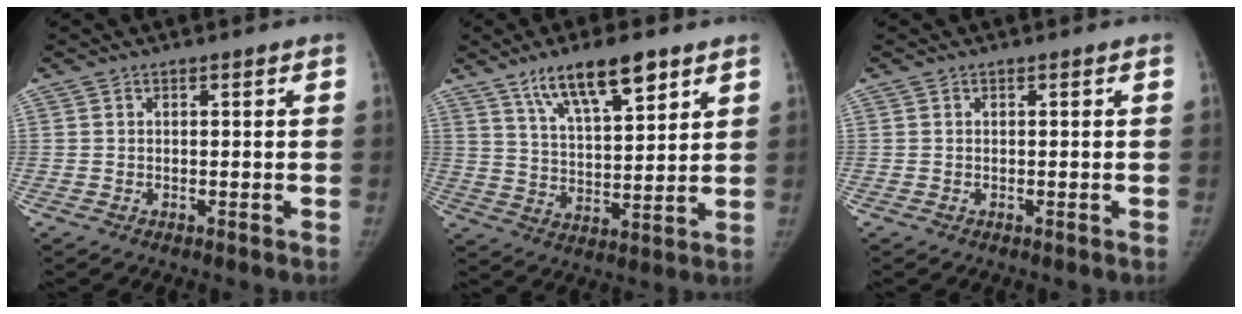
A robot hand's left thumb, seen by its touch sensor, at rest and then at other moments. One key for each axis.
{"total": 13.1, "fx": 8.4, "fy": 4.1, "fz": 9.2, "tx": -0.138, "ty": -0.037, "tz": 0.152}
{"total": 0.0}